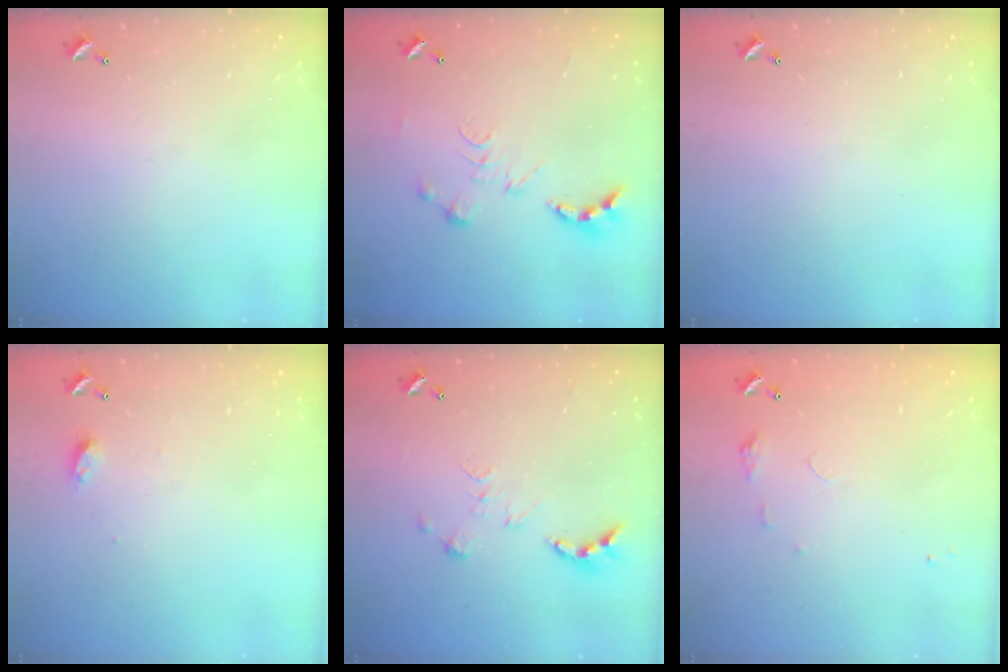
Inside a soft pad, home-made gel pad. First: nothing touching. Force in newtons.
{"total": 0.0}
{"total": 0.0}
{"total": 4.0, "press": 4.0, "slide": 0.5}
{"total": 0.0}
{"total": 4.5, "press": 4.4, "slide": 0.5}